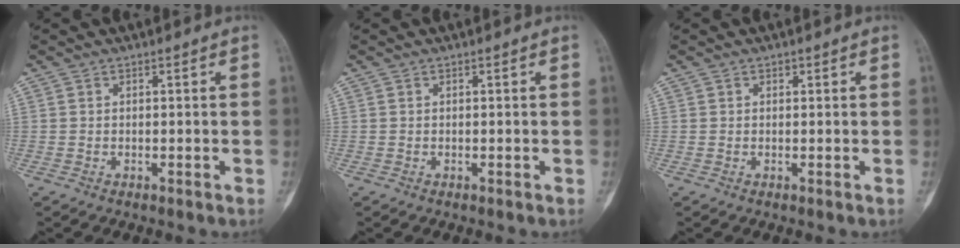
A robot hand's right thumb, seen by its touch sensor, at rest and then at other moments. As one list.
[{"total": 0.0}, {"total": 0.5, "force": [0.3, 0.4, 0.2], "torque": [-0.002, -0.001, 0.002]}]